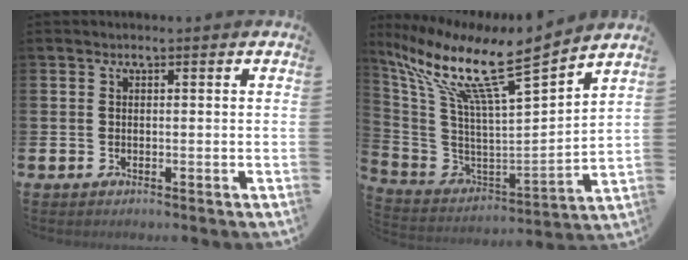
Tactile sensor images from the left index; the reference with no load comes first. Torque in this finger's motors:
{"motor_torque": [1.07, -1.07, 0.49, 0.21]}